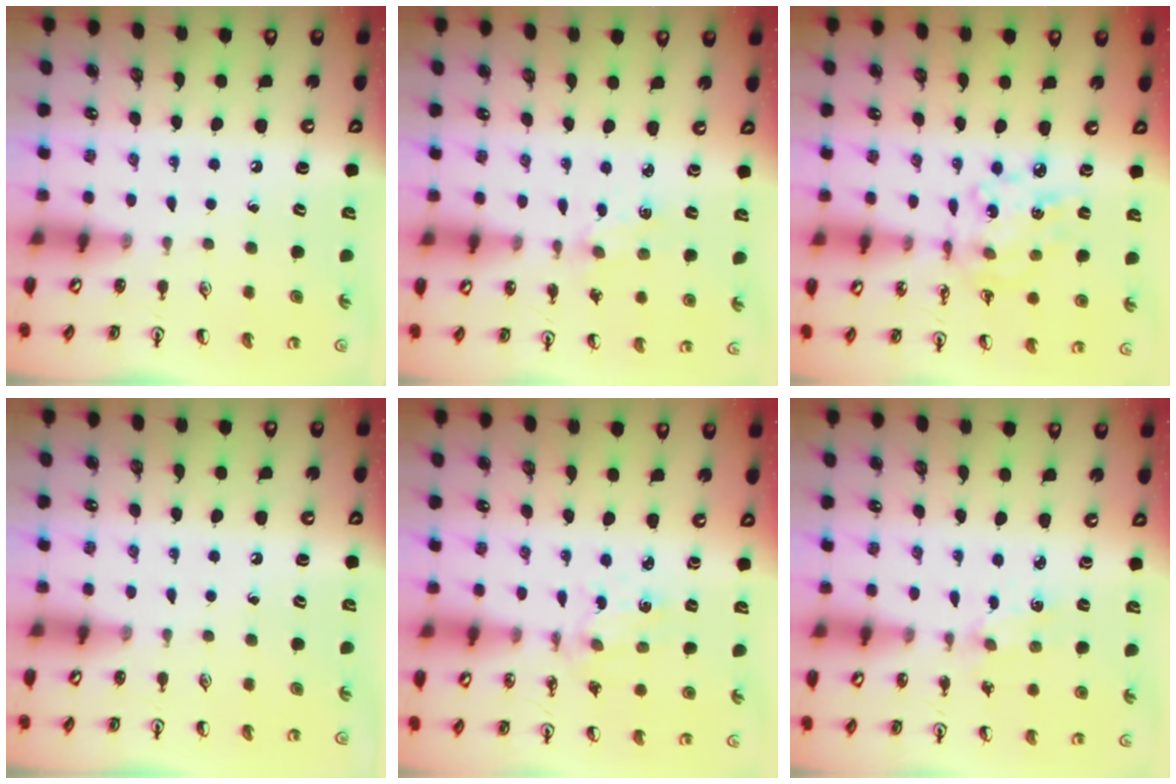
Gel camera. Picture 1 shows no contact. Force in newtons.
{"total": 1.9, "press": 1.9, "slide": 0.3}
{"total": 9.8, "press": 9.7, "slide": 0.9}
{"total": 0.0}
{"total": 2.0, "press": 2.0, "slide": 0.3}
{"total": 1.8, "press": 1.8, "slide": 0.3}